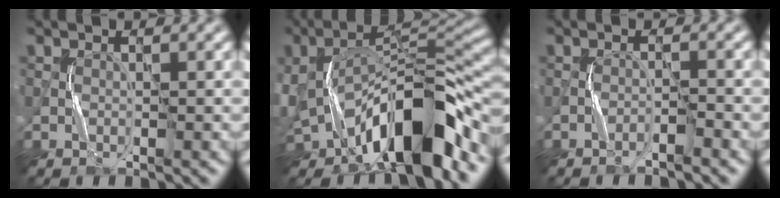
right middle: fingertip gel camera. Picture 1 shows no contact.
{"total": 13.6, "force": [-5.0, 6.0, 11.1], "torque": [-0.171, 0.011, -0.090]}
{"total": 1.4, "force": [-1.2, 0.0, 0.6], "torque": [-0.012, 0.009, -0.022]}